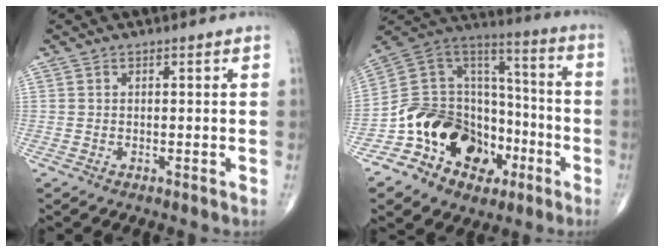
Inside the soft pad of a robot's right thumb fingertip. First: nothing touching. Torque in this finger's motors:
{"motor_torque": [2.20, 2.12, 1.17, -1.58, 0.17]}